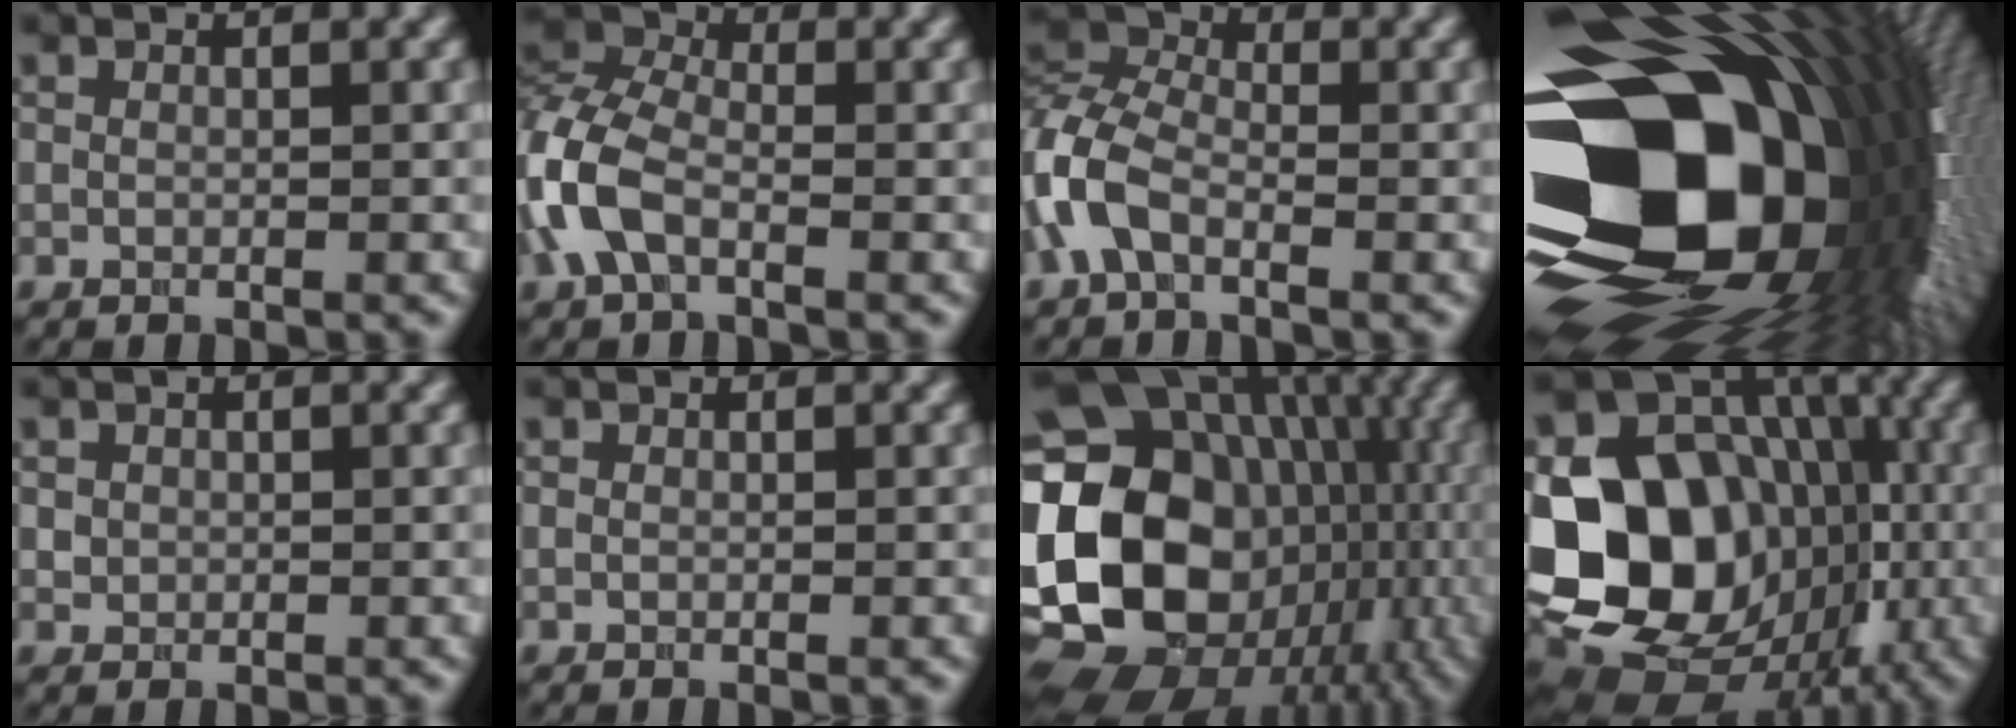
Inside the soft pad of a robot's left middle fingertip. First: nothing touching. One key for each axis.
{"total": 6.2, "fx": -2.4, "fy": 3.5, "fz": 4.5, "tx": -0.114, "ty": 0.010, "tz": -0.065}
{"total": 5.3, "fx": -2.4, "fy": 3.0, "fz": 3.7, "tx": -0.090, "ty": 0.009, "tz": -0.065}
{"total": 23.1, "fx": -3.5, "fy": 15.9, "fz": 16.4, "tx": -0.270, "ty": -0.011, "tz": -0.082}
{"total": 0.8, "fx": 0.1, "fy": 0.8, "fz": 0.2, "tx": 0.002, "ty": -0.005, "tz": 0.005}
{"total": 0.0}
{"total": 22.0, "fx": -0.5, "fy": 17.7, "fz": 13.1, "tx": -0.235, "ty": 0.004, "tz": -0.011}
{"total": 19.0, "fx": -2.4, "fy": 15.9, "fz": 10.1, "tx": -0.151, "ty": -0.020, "tz": -0.044}